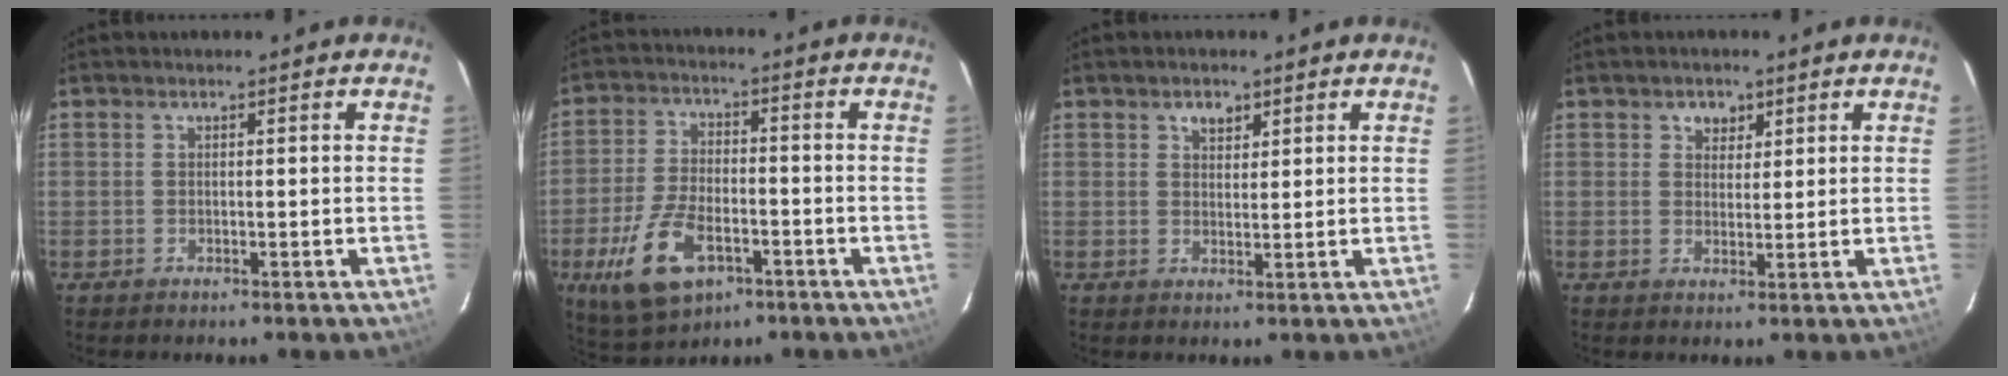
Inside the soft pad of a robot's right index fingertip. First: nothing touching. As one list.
[{"total": 12.9, "force": [-5.8, 6.6, 9.4], "torque": [-0.208, -0.013, -0.098]}, {"total": 2.6, "force": [1.5, 1.8, 1.1], "torque": [-0.013, 0.006, 0.026]}, {"total": 3.0, "force": [1.6, 2.5, 0.8], "torque": [-0.002, 0.005, 0.026]}]